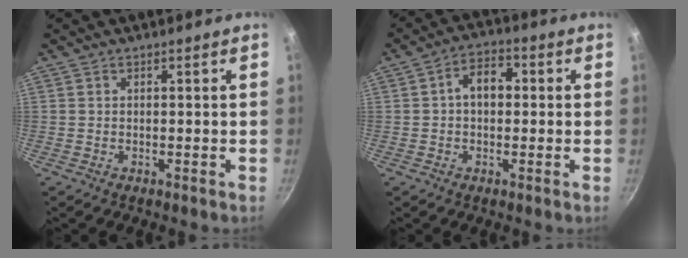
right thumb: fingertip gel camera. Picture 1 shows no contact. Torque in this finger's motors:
{"motor_torque": [-0.23, 0.34, 0.24, 0.08, 0.03]}